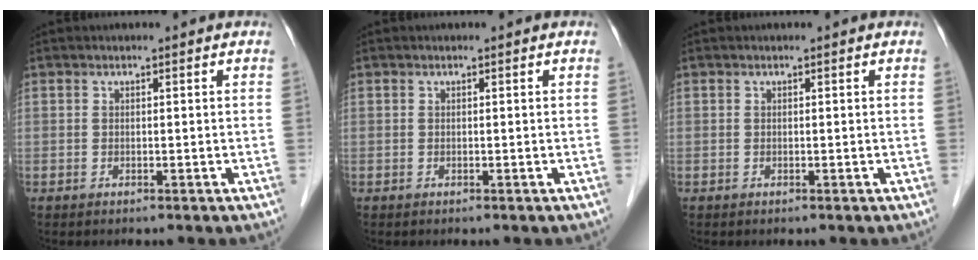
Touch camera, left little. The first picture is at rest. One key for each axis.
{"total": 0.0}
{"total": 0.0}